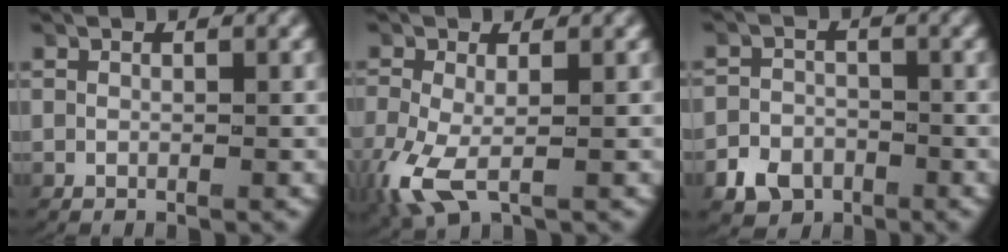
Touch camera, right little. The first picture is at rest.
{"total": 4.1, "force": [-1.5, 2.5, 2.8], "torque": [-0.096, -0.032, -0.012]}
{"total": 3.4, "force": [-2.4, 2.4, 0.4], "torque": [-0.001, -0.013, -0.042]}